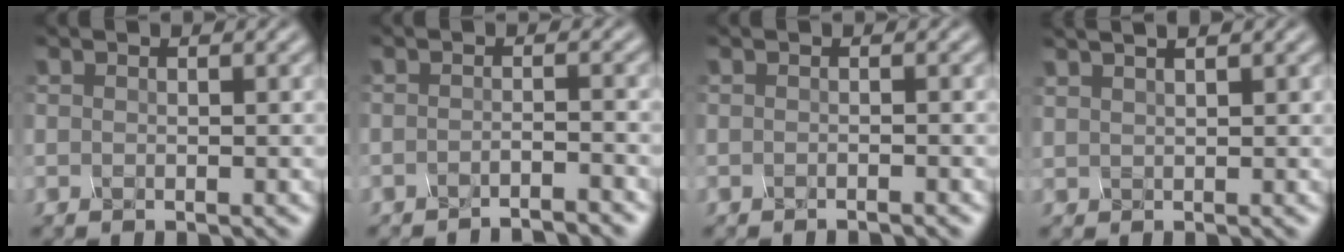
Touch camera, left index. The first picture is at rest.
{"total": 3.3, "force": [-3.2, -0.5, 0.5], "torque": [-0.013, 0.004, -0.038]}
{"total": 1.2, "force": [-1.0, 0.2, 0.6], "torque": [0.011, -0.002, -0.014]}
{"total": 2.3, "force": [2.1, 0.2, 1.0], "torque": [-0.009, 0.024, 0.013]}